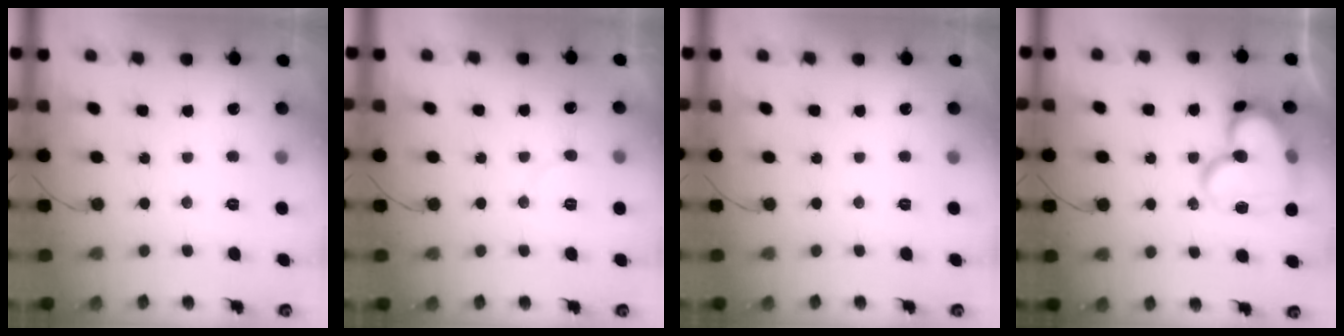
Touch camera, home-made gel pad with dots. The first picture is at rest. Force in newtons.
{"total": 6.0, "press": 6.0, "slide": 0.5}
{"total": 0.0}
{"total": 20.0, "press": 19.9, "slide": 2.1}